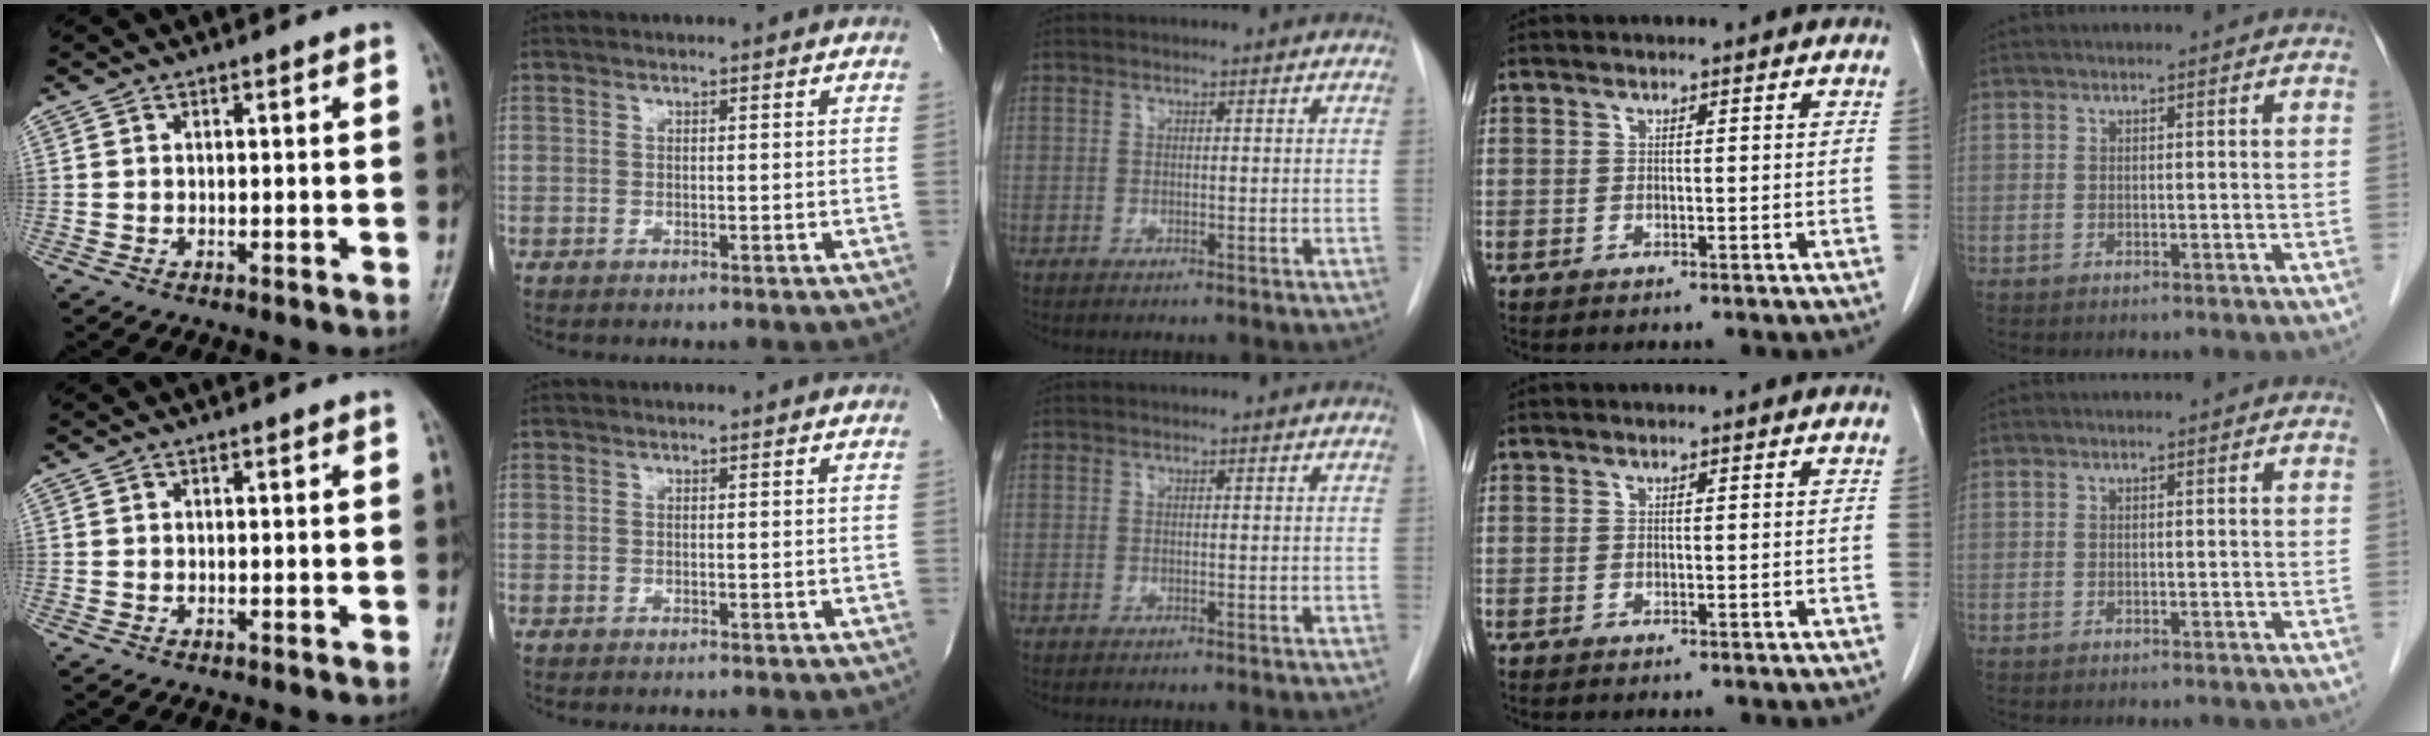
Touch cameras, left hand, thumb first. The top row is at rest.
{}